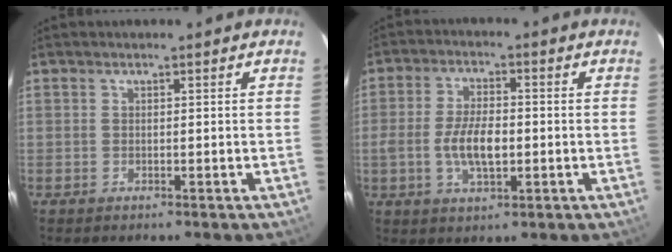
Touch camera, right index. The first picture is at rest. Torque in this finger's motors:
{"motor_torque": [0.97, -0.38, 0.40, 0.16]}